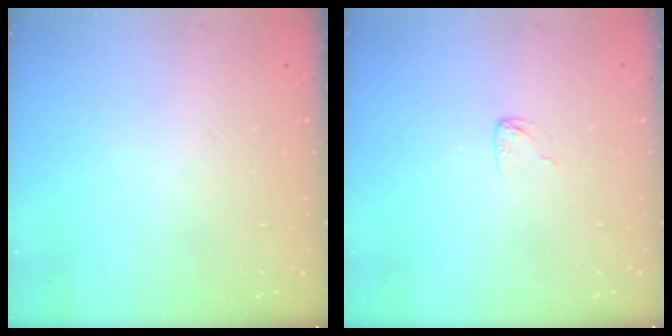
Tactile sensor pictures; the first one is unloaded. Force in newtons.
{"total": 3.3, "press": 3.2, "slide": 0.3}